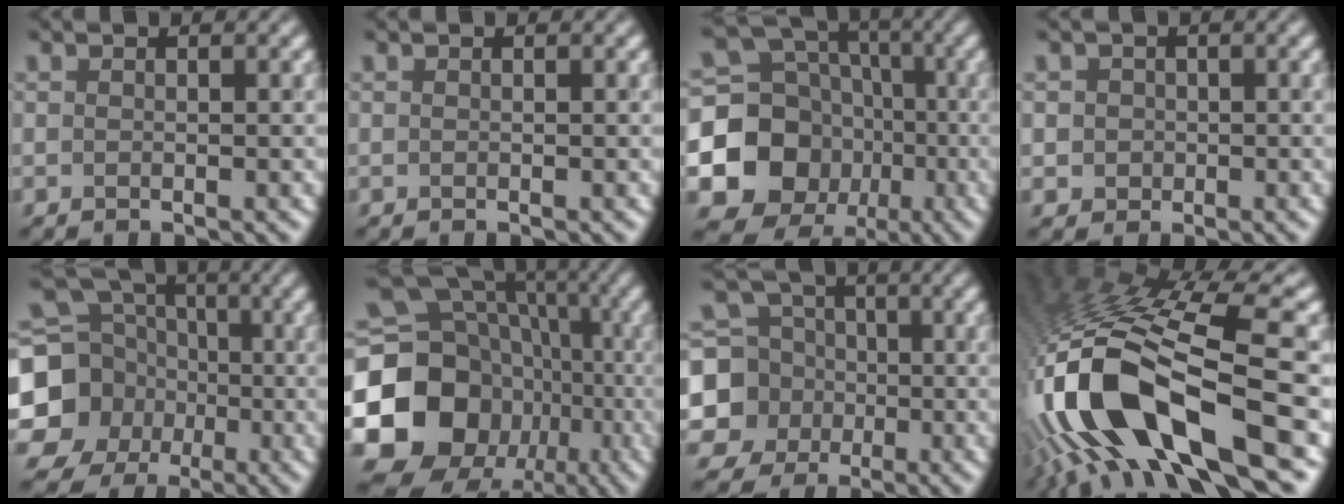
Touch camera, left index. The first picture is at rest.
{"total": 0.0}
{"total": 12.8, "force": [-2.5, 11.2, 5.6], "torque": [-0.130, -0.021, -0.060]}
{"total": 2.0, "force": [0.2, 1.9, 0.6], "torque": [0.005, 0.006, 0.003]}
{"total": 15.5, "force": [-2.6, 14.4, 5.0], "torque": [-0.156, -0.008, -0.077]}
{"total": 22.9, "force": [-5.2, 20.0, 9.8], "torque": [-0.203, -0.016, -0.121]}
{"total": 9.4, "force": [-1.1, 8.8, 3.2], "torque": [-0.090, 0.006, -0.052]}
{"total": 16.3, "force": [-5.3, 5.8, 14.3], "torque": [-0.278, 0.016, -0.091]}